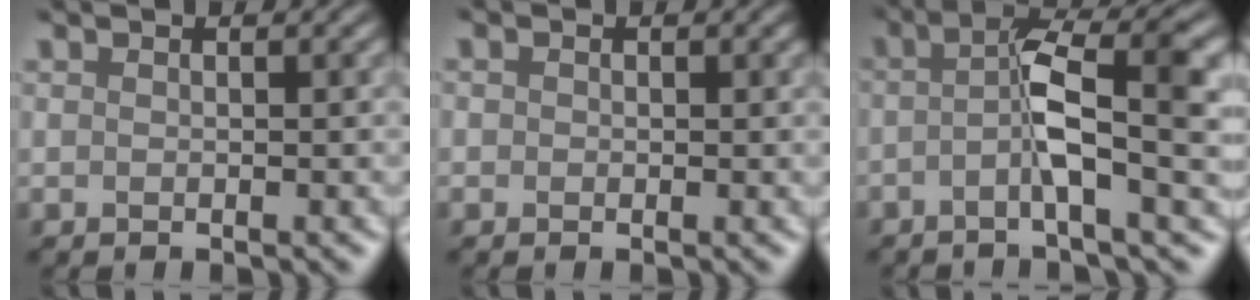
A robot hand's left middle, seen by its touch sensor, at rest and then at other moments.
{"total": 1.7, "force": [-0.8, -0.9, -1.2], "torque": [0.001, 0.000, 0.011]}
{"total": 4.4, "force": [-1.3, -0.5, 4.2], "torque": [-0.098, 0.019, -0.011]}